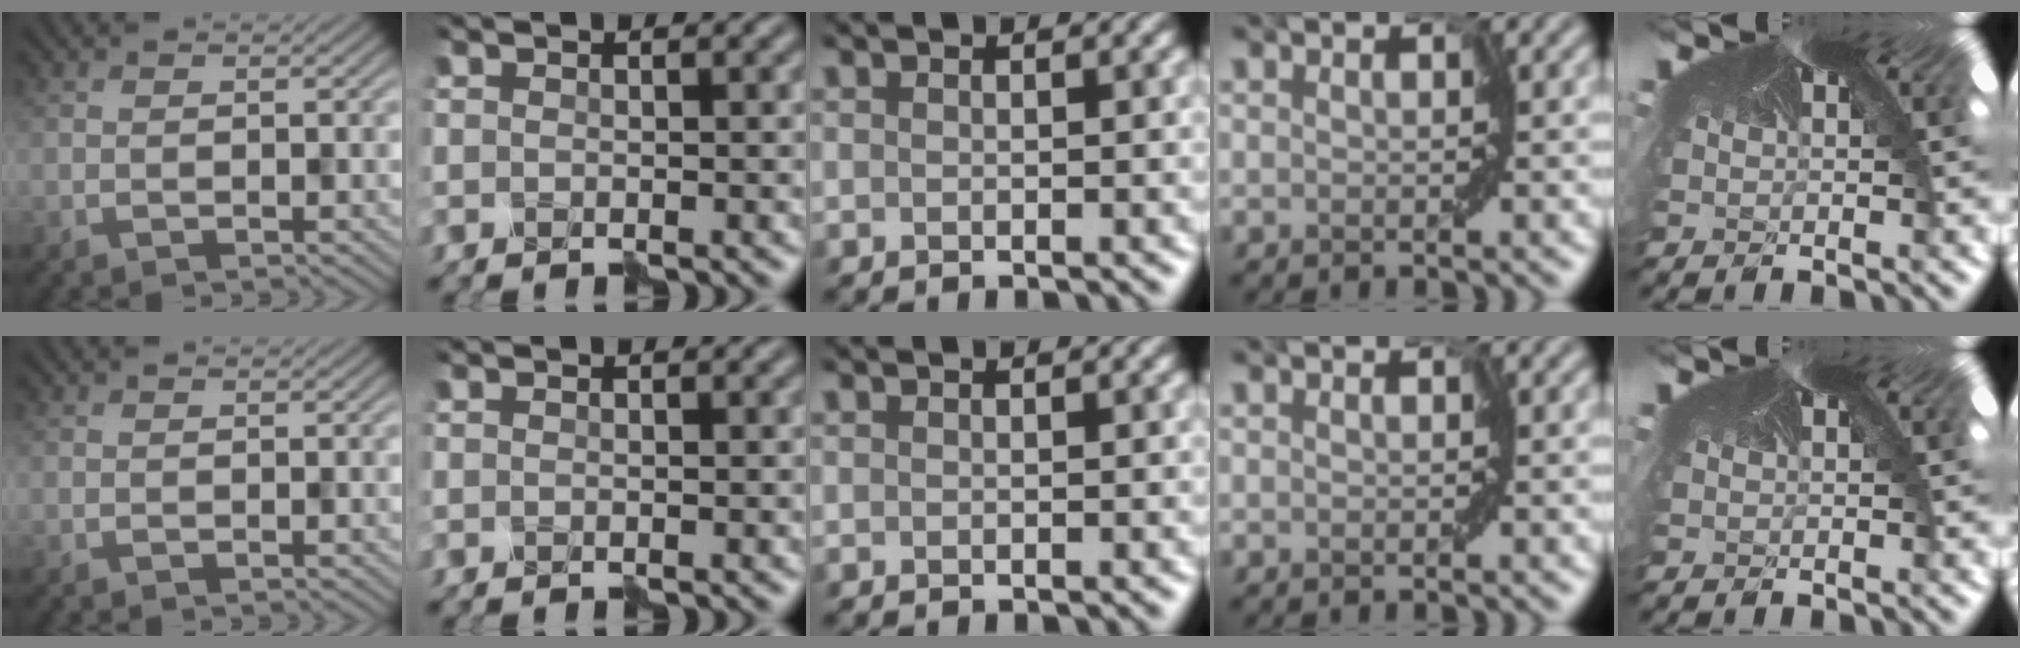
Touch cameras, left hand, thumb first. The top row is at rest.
{}